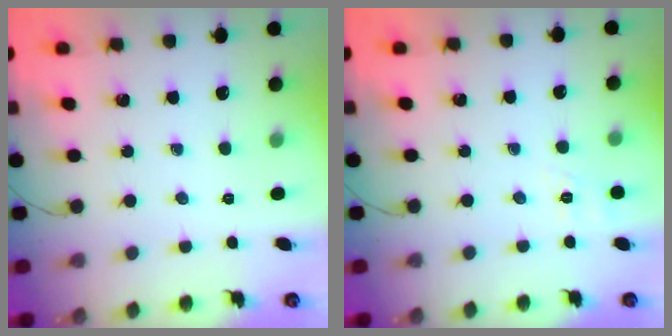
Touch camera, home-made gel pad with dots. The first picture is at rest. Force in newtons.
{"total": 2.1, "press": 0.8, "slide": 1.9}